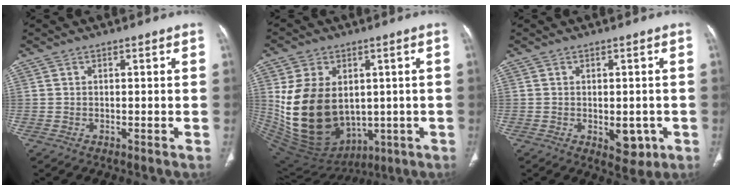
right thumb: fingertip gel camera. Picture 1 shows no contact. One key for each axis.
{"total": 21.2, "fx": 0.7, "fy": 15.2, "fz": 14.7, "tx": -0.255, "ty": -0.019, "tz": 0.055}
{"total": 4.1, "fx": -0.8, "fy": 2.1, "fz": 3.4, "tx": -0.039, "ty": -0.008, "tz": -0.002}